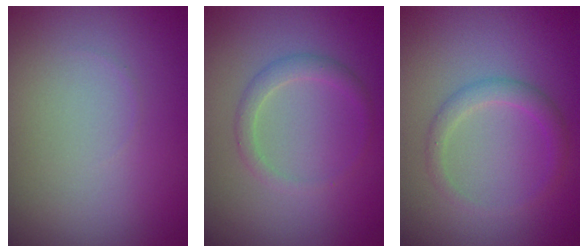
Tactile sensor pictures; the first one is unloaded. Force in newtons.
{"total": 1.6, "press": 1.6, "slide": 0.1}
{"total": 1.9, "press": 1.9, "slide": 0.2}